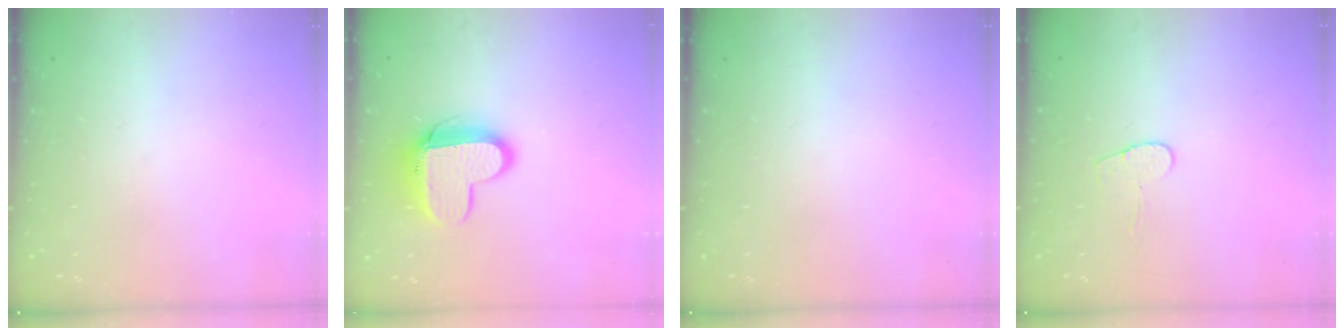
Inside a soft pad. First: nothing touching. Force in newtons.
{"total": 12.1, "press": 12.0, "slide": 1.2}
{"total": 0.0}
{"total": 5.6, "press": 5.6, "slide": 0.4}